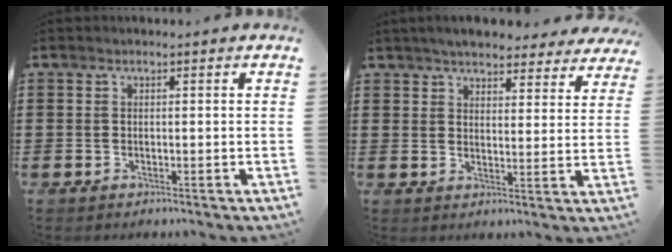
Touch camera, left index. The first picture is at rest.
{"total": 5.0, "force": [4.8, 0.7, 1.2], "torque": [-0.043, -0.015, 0.088]}